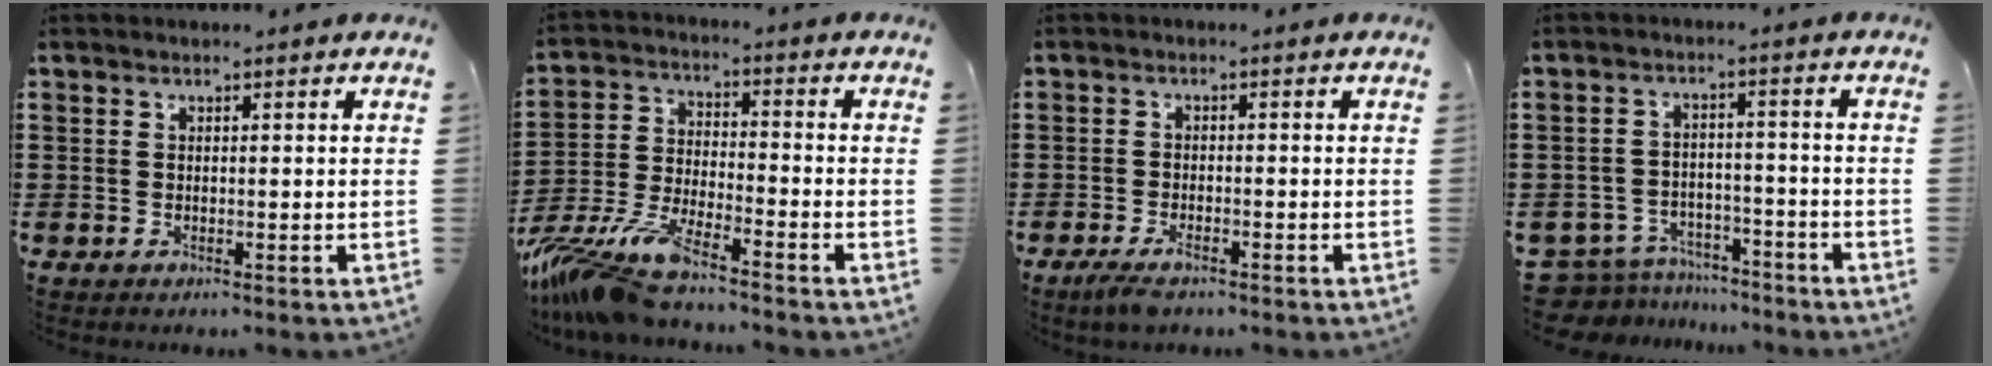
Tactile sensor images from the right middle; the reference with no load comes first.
{"total": 9.8, "force": [-8.8, 0.6, 4.4], "torque": [-0.112, -0.009, -0.179]}
{"total": 2.5, "force": [-1.8, 0.5, 1.7], "torque": [-0.043, -0.004, -0.038]}
{"total": 5.9, "force": [-5.7, 1.3, 0.5], "torque": [-0.035, 0.009, -0.125]}